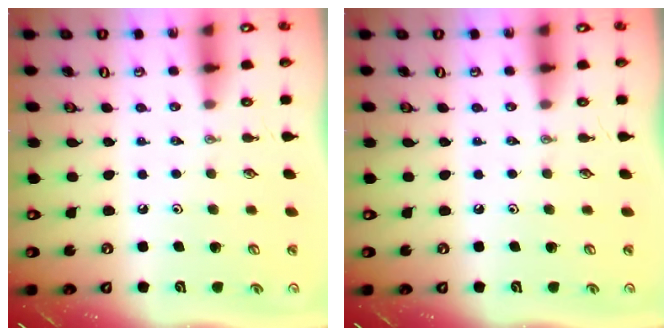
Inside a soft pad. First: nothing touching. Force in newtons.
{"total": 0.0}